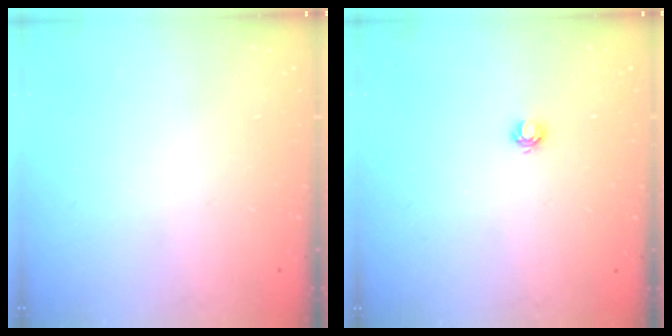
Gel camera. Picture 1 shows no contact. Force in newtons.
{"total": 3.7, "press": 3.7, "slide": 0.5}